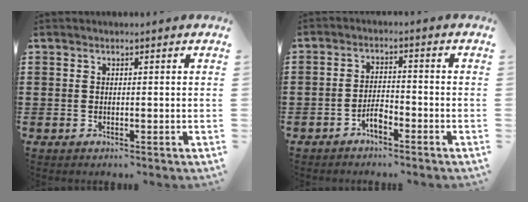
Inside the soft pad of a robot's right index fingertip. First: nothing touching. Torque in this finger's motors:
{"motor_torque": [1.60, 0.54, 0.45, 0.06]}